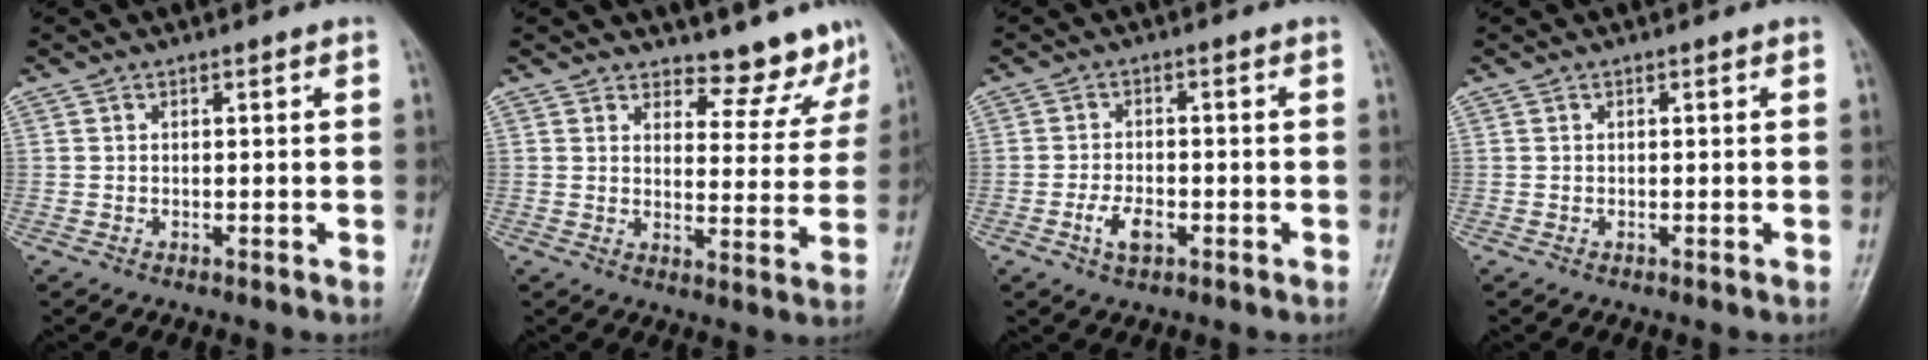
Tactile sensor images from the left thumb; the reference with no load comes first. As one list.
[{"total": 8.7, "force": [8.1, 3.0, 0.8], "torque": [0.027, -0.072, 0.094]}, {"total": 4.0, "force": [-1.9, 2.1, 2.8], "torque": [-0.054, 0.009, -0.033]}, {"total": 0.0}]